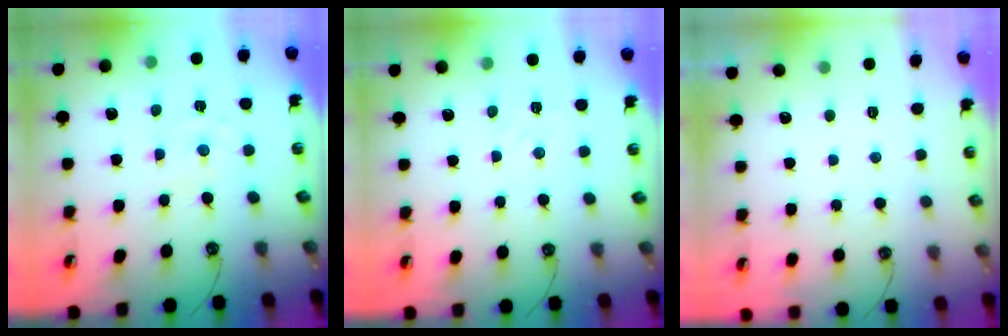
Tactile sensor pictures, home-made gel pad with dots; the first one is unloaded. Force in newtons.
{"total": 1.9, "press": 1.9, "slide": 0.3}
{"total": 0.0}